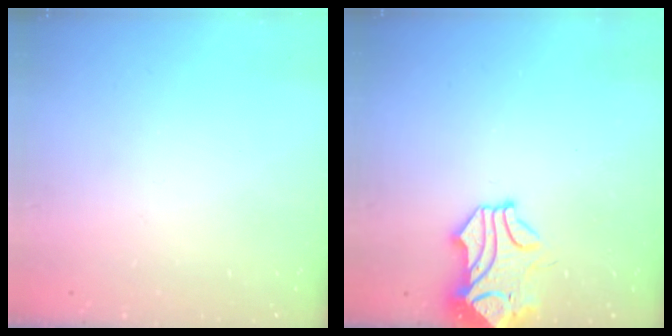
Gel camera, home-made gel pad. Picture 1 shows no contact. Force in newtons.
{"total": 1.4, "press": 0.6, "slide": 1.3}